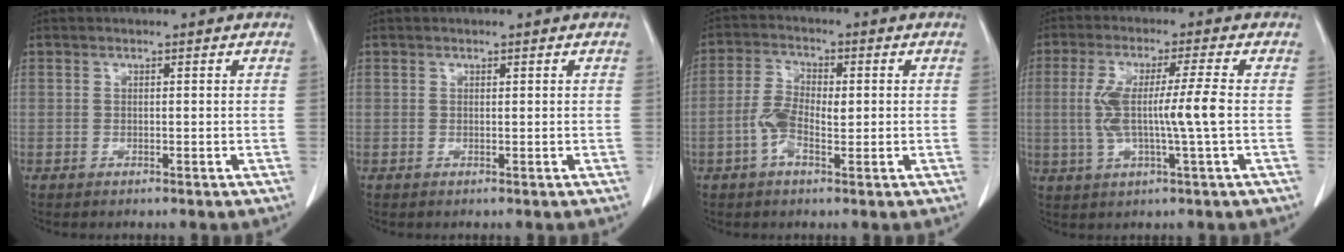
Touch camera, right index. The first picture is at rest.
{"total": 0.0}
{"total": 5.8, "force": [-0.8, 2.5, 5.1], "torque": [-0.113, 0.015, -0.019]}
{"total": 8.9, "force": [-0.3, -0.2, 8.9], "torque": [-0.180, 0.006, -0.005]}